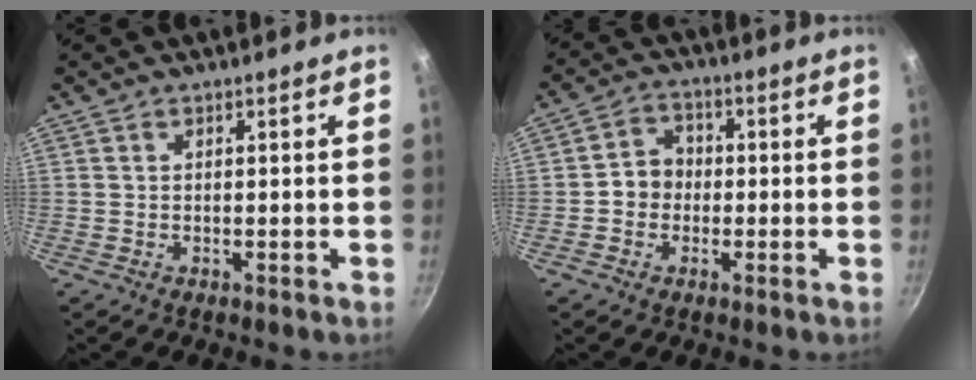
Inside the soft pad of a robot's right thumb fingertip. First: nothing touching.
{"total": 5.5, "force": [-0.8, 4.8, 2.7], "torque": [-0.022, 0.020, -0.025]}